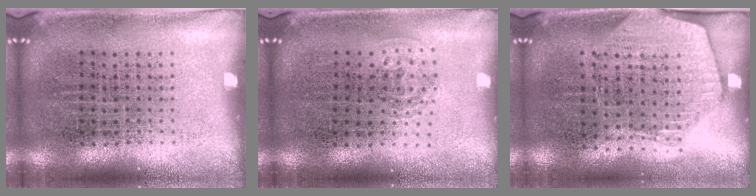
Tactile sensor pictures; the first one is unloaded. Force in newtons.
{"total": 1.0, "press": 0.6, "slide": 0.7}
{"total": 1.8, "press": 1.6, "slide": 0.8}